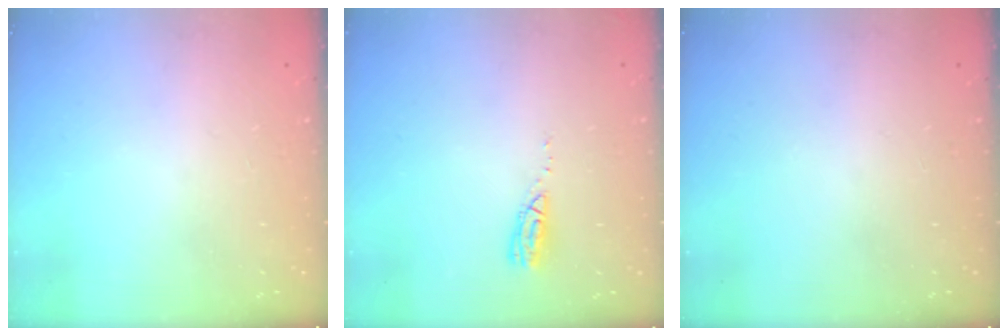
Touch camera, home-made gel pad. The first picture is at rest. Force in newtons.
{"total": 6.8, "press": 6.8, "slide": 0.4}
{"total": 0.0}